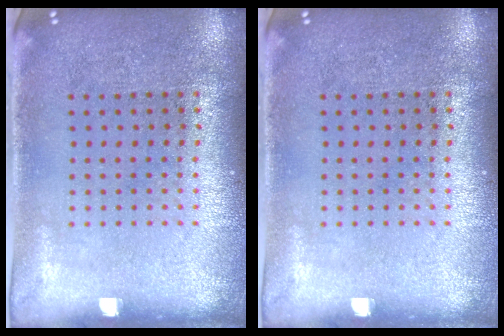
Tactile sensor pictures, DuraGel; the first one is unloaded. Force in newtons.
{"total": 0.0}